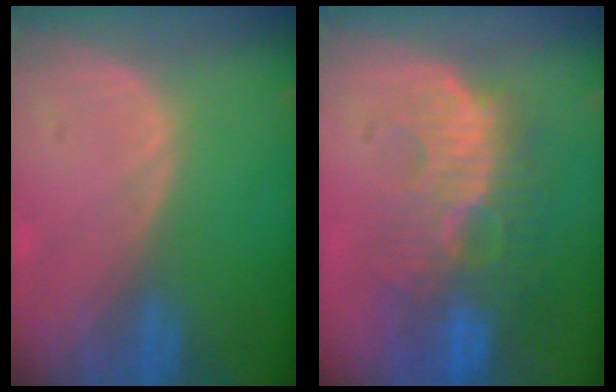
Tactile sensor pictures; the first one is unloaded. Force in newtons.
{"total": 11.0, "press": 9.7, "slide": 5.3}